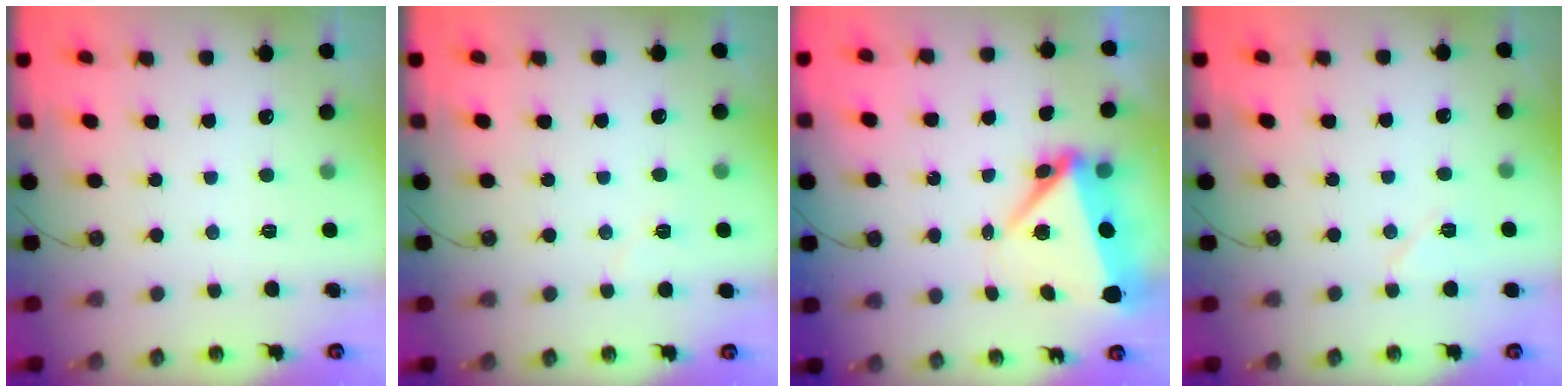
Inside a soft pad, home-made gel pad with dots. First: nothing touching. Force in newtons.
{"total": 5.4, "press": 4.8, "slide": 2.3}
{"total": 7.8, "press": 7.5, "slide": 2.1}
{"total": 6.0, "press": 5.9, "slide": 1.1}